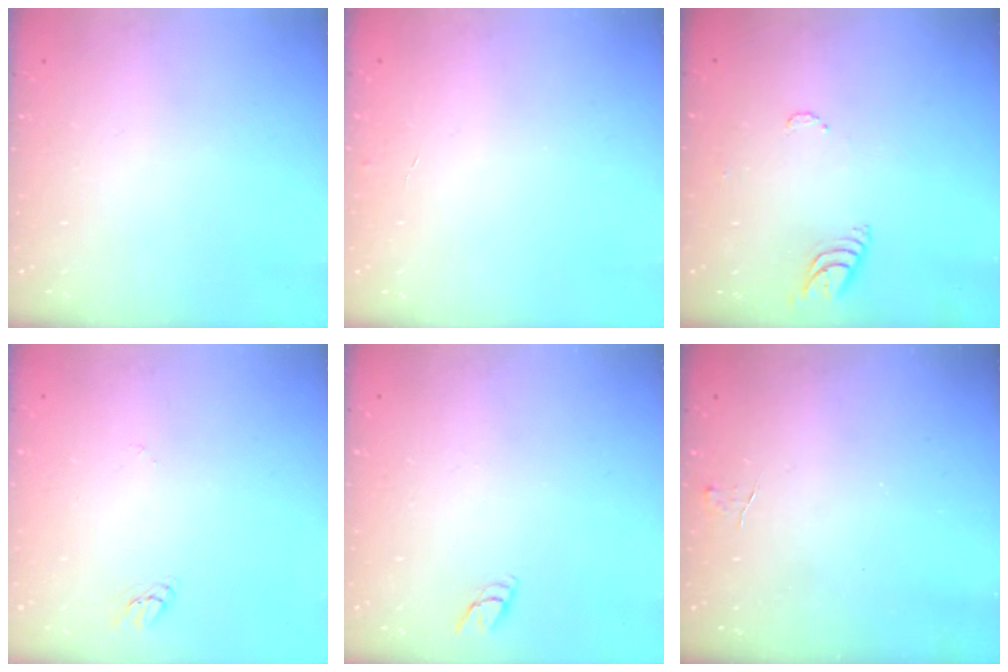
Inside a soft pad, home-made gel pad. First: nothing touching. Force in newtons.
{"total": 2.5, "press": 2.5, "slide": 0.2}
{"total": 6.3, "press": 6.2, "slide": 0.6}
{"total": 2.0, "press": 2.0, "slide": 0.2}
{"total": 4.8, "press": 4.7, "slide": 0.4}
{"total": 3.8, "press": 3.8, "slide": 0.4}